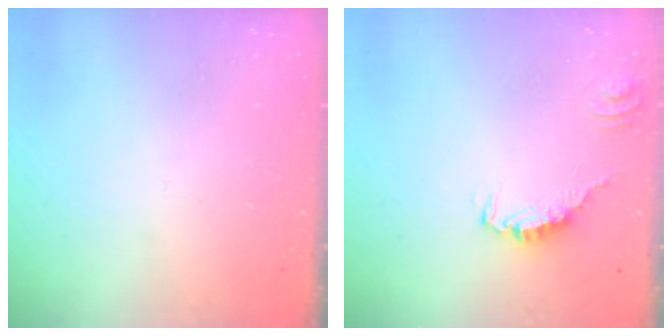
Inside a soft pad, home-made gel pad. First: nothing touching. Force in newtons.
{"total": 0.5, "press": 0.5, "slide": 0.2}